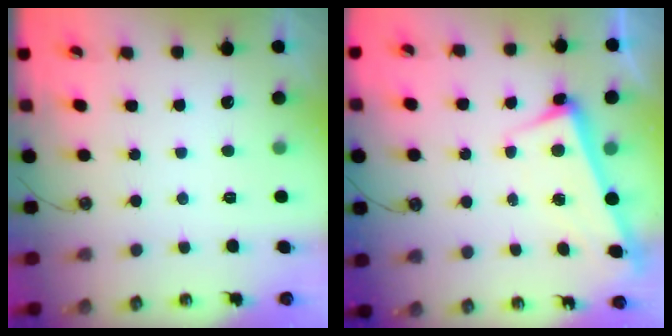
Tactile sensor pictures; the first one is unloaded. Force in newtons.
{"total": 2.6, "press": 2.5, "slide": 0.7}